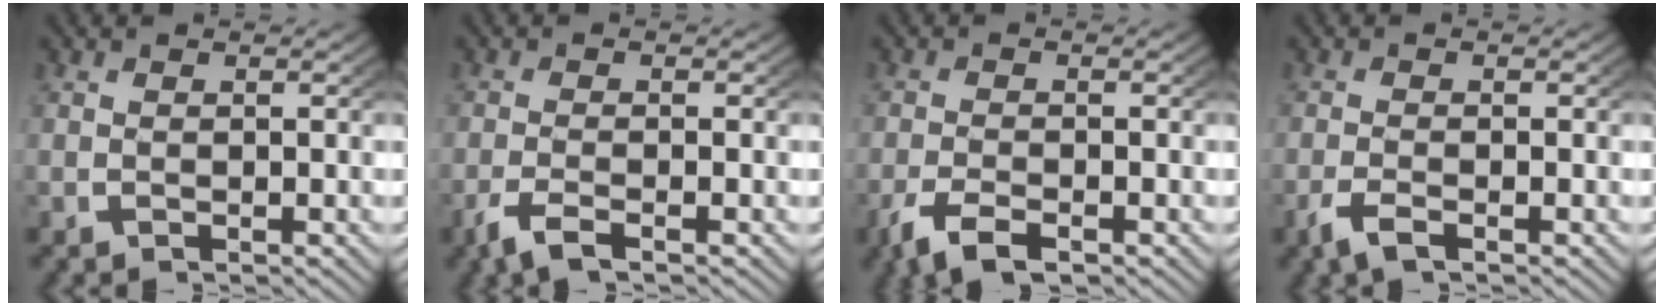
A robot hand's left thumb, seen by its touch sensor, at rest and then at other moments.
{"total": 2.5, "force": [-1.8, 0.9, 1.5], "torque": [-0.038, -0.005, -0.033]}
{"total": 3.4, "force": [-2.4, 1.6, 1.8], "torque": [-0.047, -0.012, -0.040]}
{"total": 2.1, "force": [-1.4, 0.8, 1.3], "torque": [-0.033, -0.005, -0.028]}